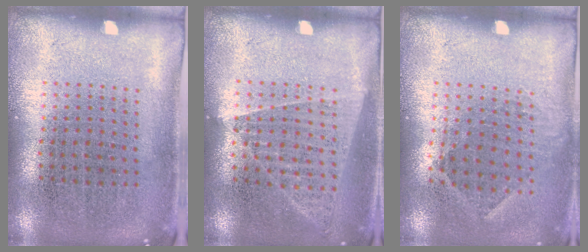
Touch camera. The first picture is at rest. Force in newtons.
{"total": 1.2, "press": 1.1, "slide": 0.1}
{"total": 0.9, "press": 0.7, "slide": 0.5}